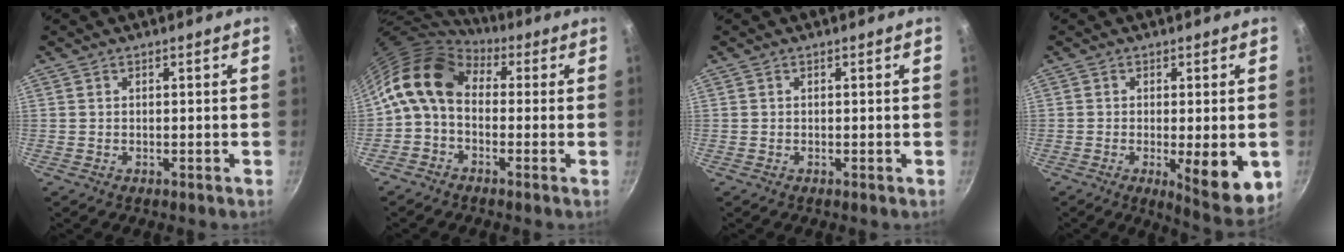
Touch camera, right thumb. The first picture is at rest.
{"total": 10.3, "force": [0.8, 7.3, 7.2], "torque": [-0.120, 0.026, -0.010]}
{"total": 0.0}
{"total": 10.2, "force": [-2.1, 2.8, 9.6], "torque": [-0.117, -0.011, -0.020]}